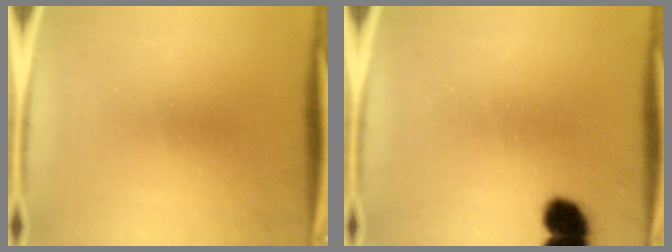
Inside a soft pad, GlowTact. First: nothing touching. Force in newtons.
{"total": 6.4}